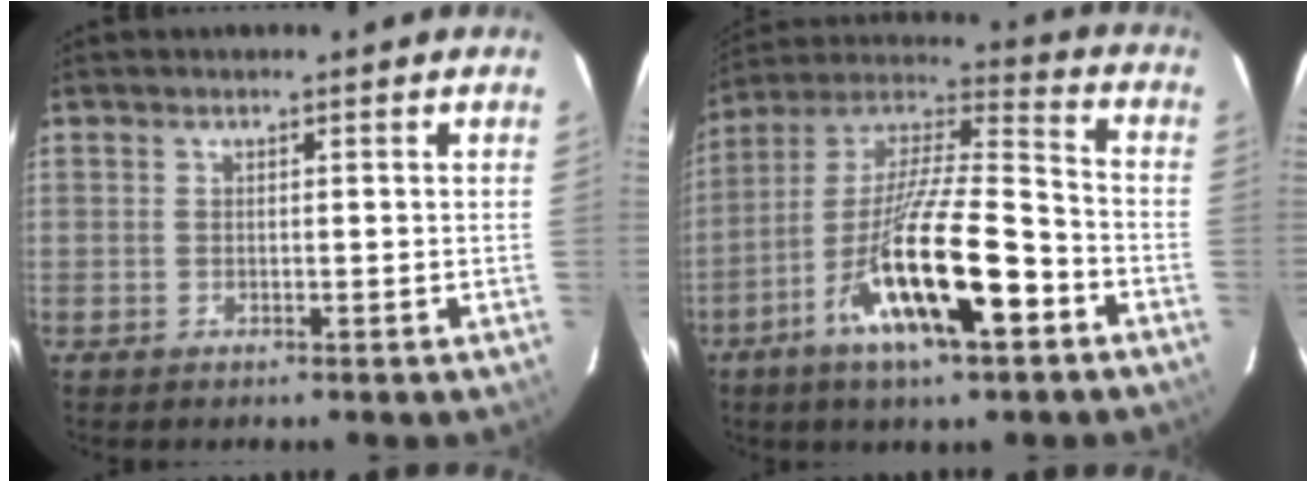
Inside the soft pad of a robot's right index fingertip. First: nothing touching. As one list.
[{"total": 20.3, "force": [-9.3, 4.8, 17.3], "torque": [-0.320, -0.030, -0.170]}]